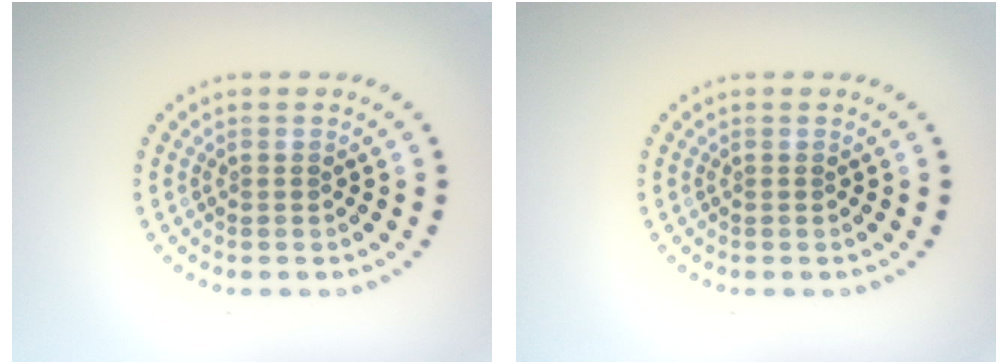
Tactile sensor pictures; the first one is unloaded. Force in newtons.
{"total": 0.0}